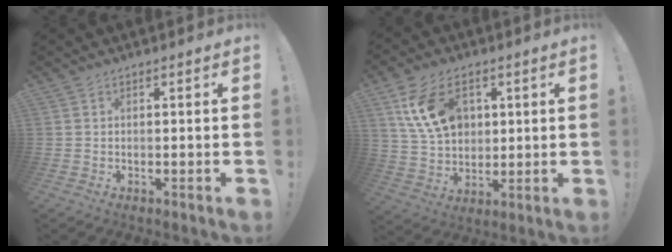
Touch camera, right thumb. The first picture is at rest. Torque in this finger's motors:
{"motor_torque": [1.10, 1.13, 0.52, -0.28, 0.07]}